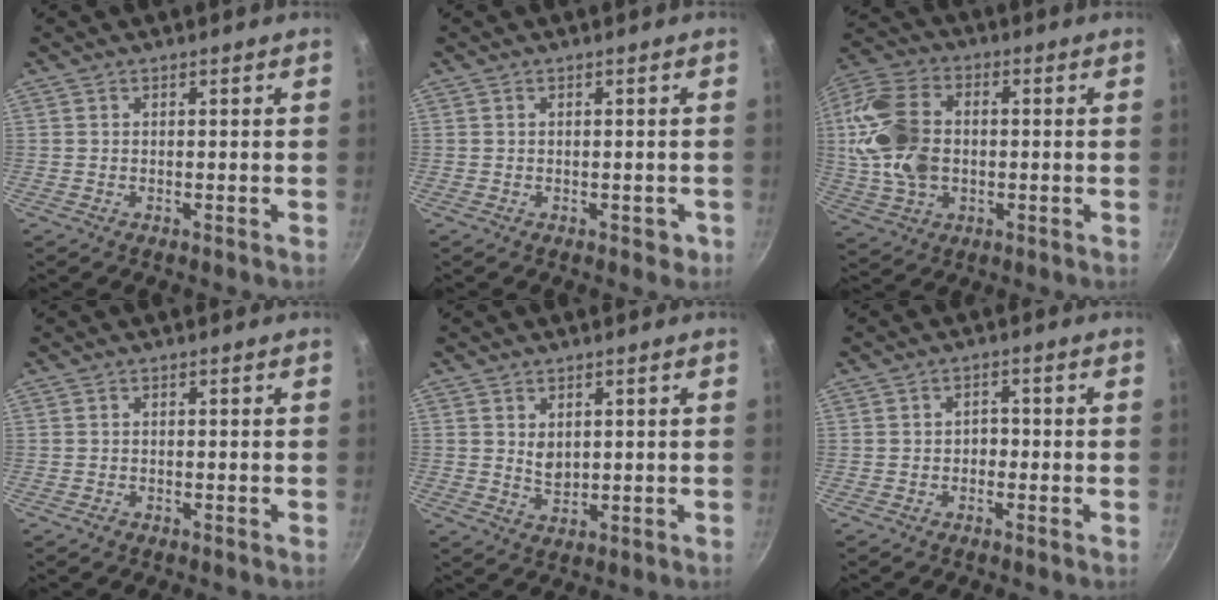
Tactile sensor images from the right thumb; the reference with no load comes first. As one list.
[{"total": 1.4, "force": [-0.5, 1.0, 0.9], "torque": [0.000, 0.001, -0.004]}, {"total": 16.9, "force": [0.4, 11.1, 12.7], "torque": [-0.266, 0.016, 0.007]}, {"total": 0.6, "force": [-0.4, 0.3, 0.2], "torque": [-0.002, 0.000, -0.009]}, {"total": 3.2, "force": [0.9, 2.3, 2.1], "torque": [-0.025, -0.012, 0.024]}, {"total": 3.3, "force": [-1.0, 2.6, 1.9], "torque": [-0.005, 0.016, -0.025]}]